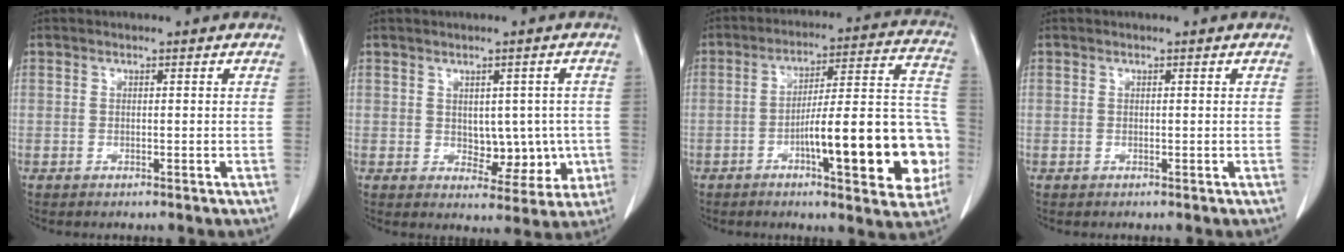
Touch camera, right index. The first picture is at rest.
{"total": 6.5, "force": [-0.4, 4.1, 4.9], "torque": [-0.046, 0.006, 0.008]}
{"total": 19.4, "force": [-5.6, 3.6, 18.2], "torque": [-0.208, 0.032, -0.072]}
{"total": 0.0}